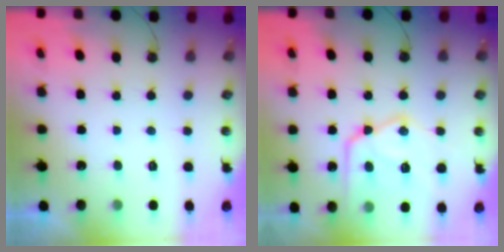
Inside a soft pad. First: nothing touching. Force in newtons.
{"total": 18.0, "press": 17.9, "slide": 1.8}